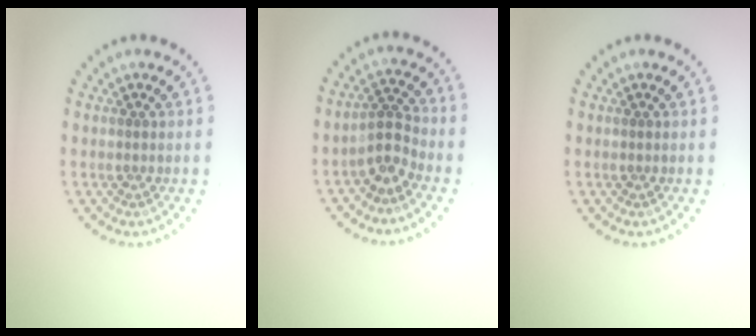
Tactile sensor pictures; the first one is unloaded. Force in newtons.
{"total": 2.5, "press": 2.0, "slide": 1.5}
{"total": 0.0}